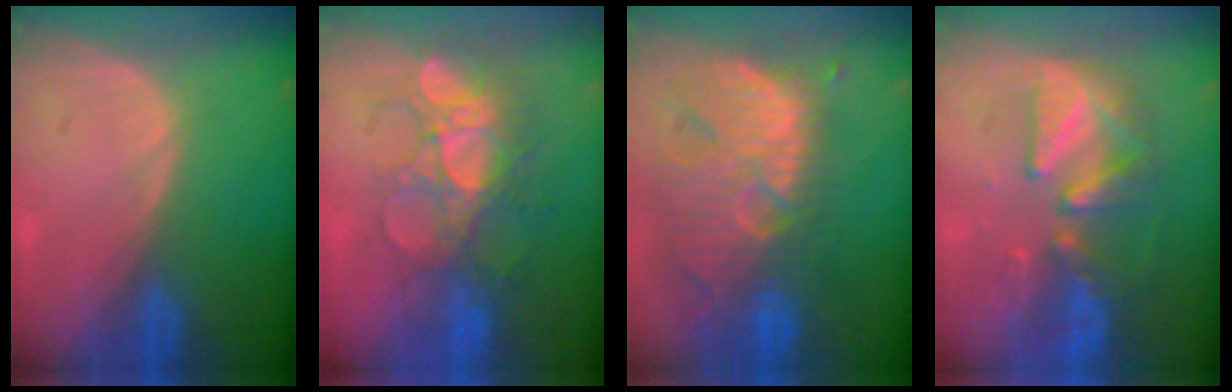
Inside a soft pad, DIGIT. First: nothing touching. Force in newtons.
{"total": 9.0, "press": 8.6, "slide": 2.6}
{"total": 13.6, "press": 11.6, "slide": 7.2}
{"total": 8.2, "press": 8.0, "slide": 1.8}